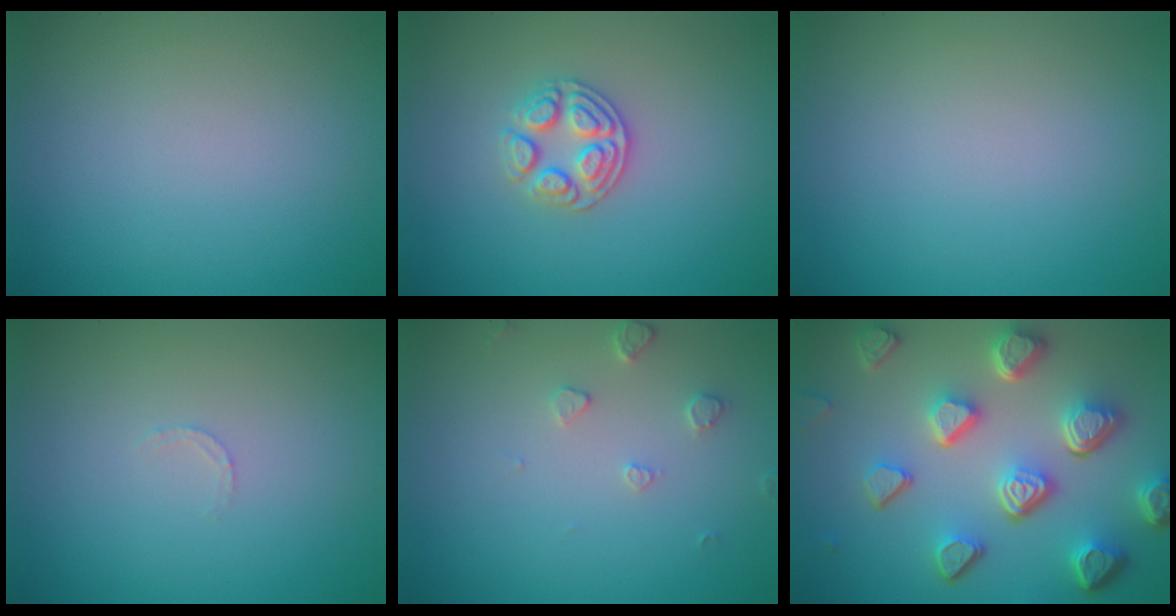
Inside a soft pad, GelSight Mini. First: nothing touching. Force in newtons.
{"total": 2.9, "press": 2.7, "slide": 1.0}
{"total": 0.0}
{"total": 0.7, "press": 0.6, "slide": 0.3}
{"total": 1.5, "press": 1.5, "slide": 0.3}
{"total": 7.7, "press": 5.7, "slide": 5.2}